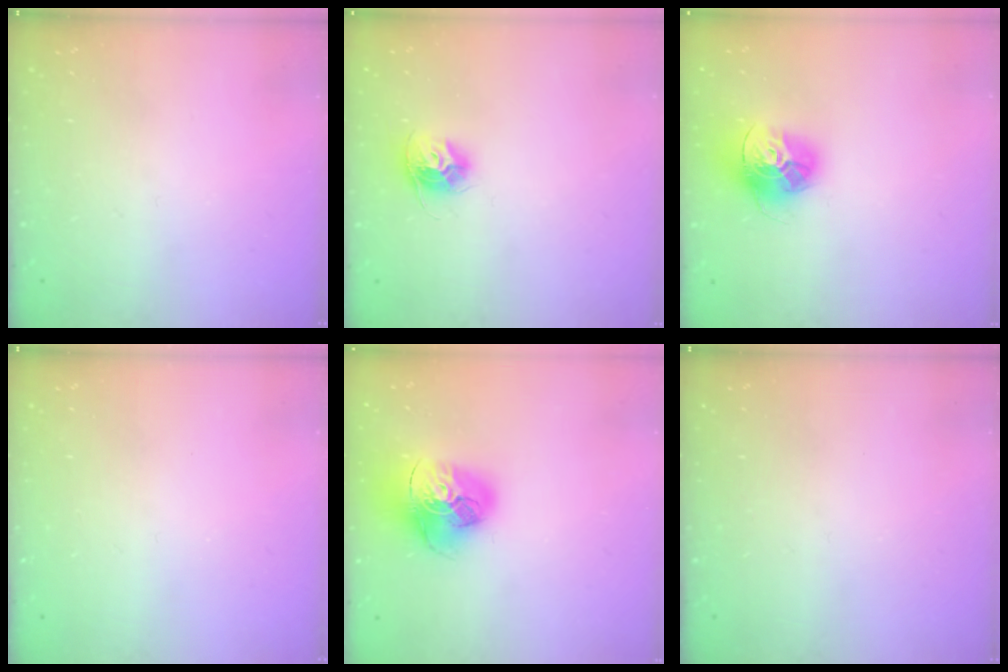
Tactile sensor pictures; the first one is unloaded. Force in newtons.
{"total": 10.3, "press": 10.3, "slide": 0.8}
{"total": 14.7, "press": 14.6, "slide": 1.4}
{"total": 0.0}
{"total": 16.7, "press": 16.6, "slide": 1.8}
{"total": 0.0}